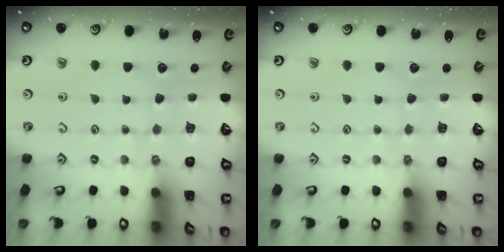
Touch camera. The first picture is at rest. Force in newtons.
{"total": 0.0}